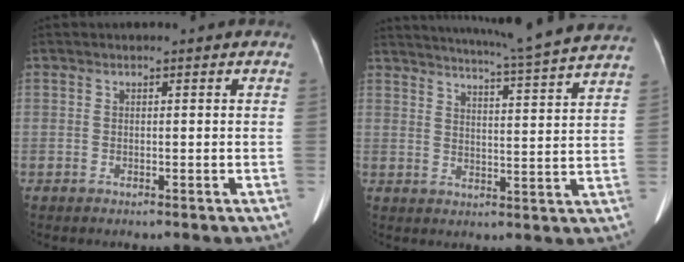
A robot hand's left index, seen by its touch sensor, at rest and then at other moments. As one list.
[{"total": 19.6, "force": [17.9, -1.4, 8.0], "torque": [-0.135, -0.040, 0.223]}]